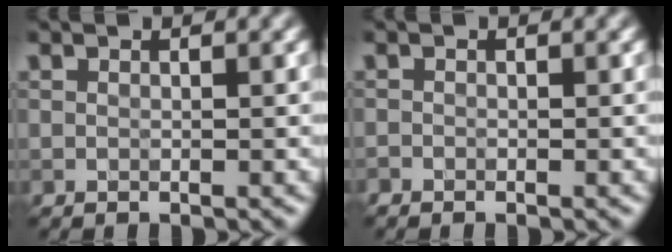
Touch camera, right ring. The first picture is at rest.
{"total": 0.5, "force": [-0.5, 0.2, 0.0], "torque": [0.003, -0.004, -0.010]}